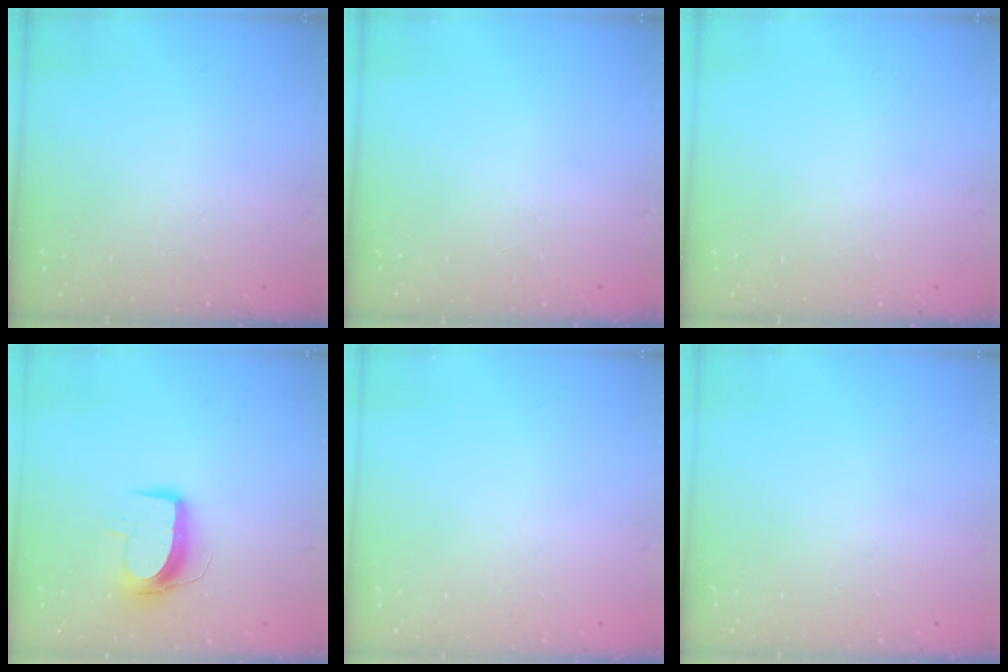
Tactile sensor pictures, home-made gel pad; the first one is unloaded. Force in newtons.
{"total": 0.0}
{"total": 0.0}
{"total": 10.0, "press": 9.9, "slide": 0.8}
{"total": 0.0}
{"total": 0.0}